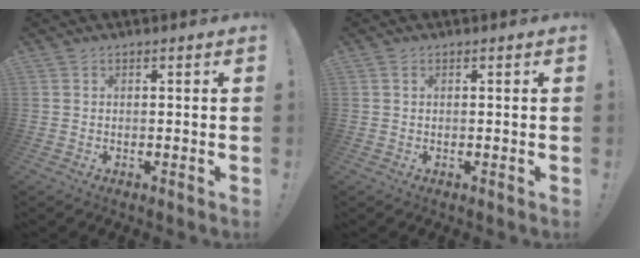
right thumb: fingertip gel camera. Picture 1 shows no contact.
{"total": 0.5, "force": [0.3, 0.1, 0.4], "torque": [-0.014, 0.003, 0.006]}